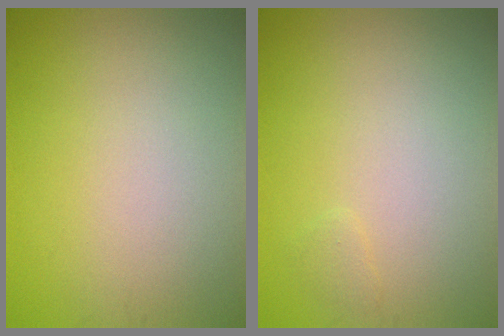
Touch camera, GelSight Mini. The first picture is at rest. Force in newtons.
{"total": 0.5, "press": 0.5, "slide": 0.0}